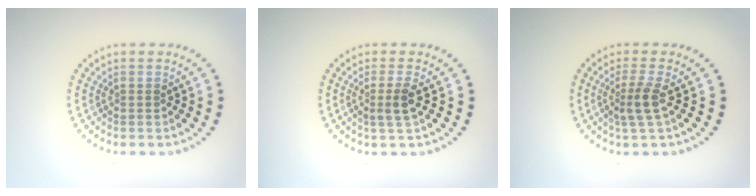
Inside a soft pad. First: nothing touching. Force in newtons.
{"total": 1.9, "press": 1.5, "slide": 1.1}
{"total": 2.3, "press": 1.8, "slide": 1.5}